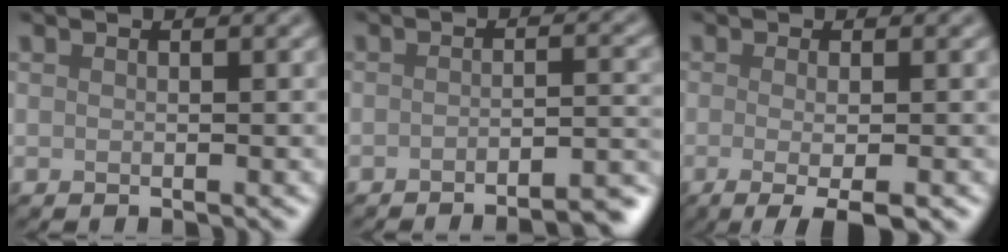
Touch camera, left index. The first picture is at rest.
{"total": 4.7, "force": [-3.7, 0.9, 2.8], "torque": [-0.028, 0.012, -0.048]}
{"total": 4.4, "force": [-1.4, 1.1, 4.1], "torque": [-0.058, -0.006, -0.023]}